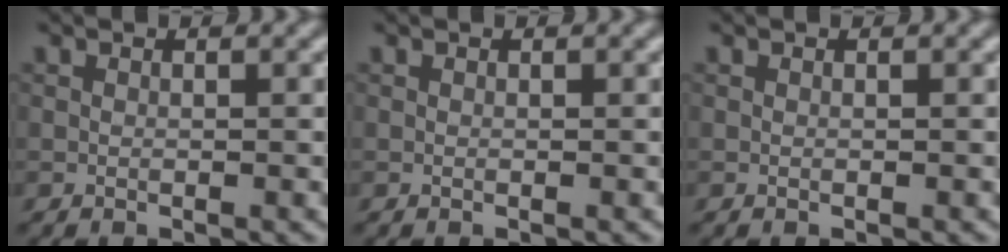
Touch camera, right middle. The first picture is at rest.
{"total": 0.0}
{"total": 0.0}